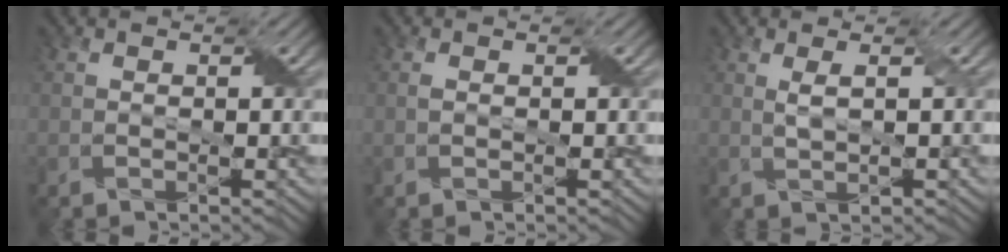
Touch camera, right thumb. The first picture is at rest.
{"total": 0.7, "force": [0.1, 0.4, 0.6], "torque": [-0.014, 0.002, 0.002]}
{"total": 1.7, "force": [0.5, 0.2, 1.6], "torque": [-0.038, 0.003, 0.012]}